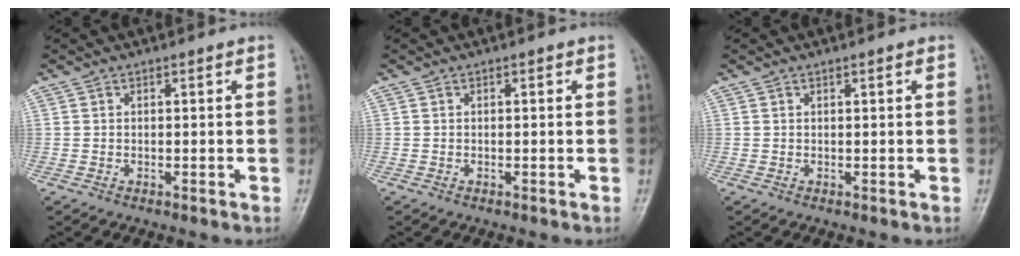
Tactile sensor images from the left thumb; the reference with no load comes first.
{"total": 0.0}
{"total": 0.7, "force": [0.3, 0.1, 0.6], "torque": [-0.010, 0.001, 0.004]}